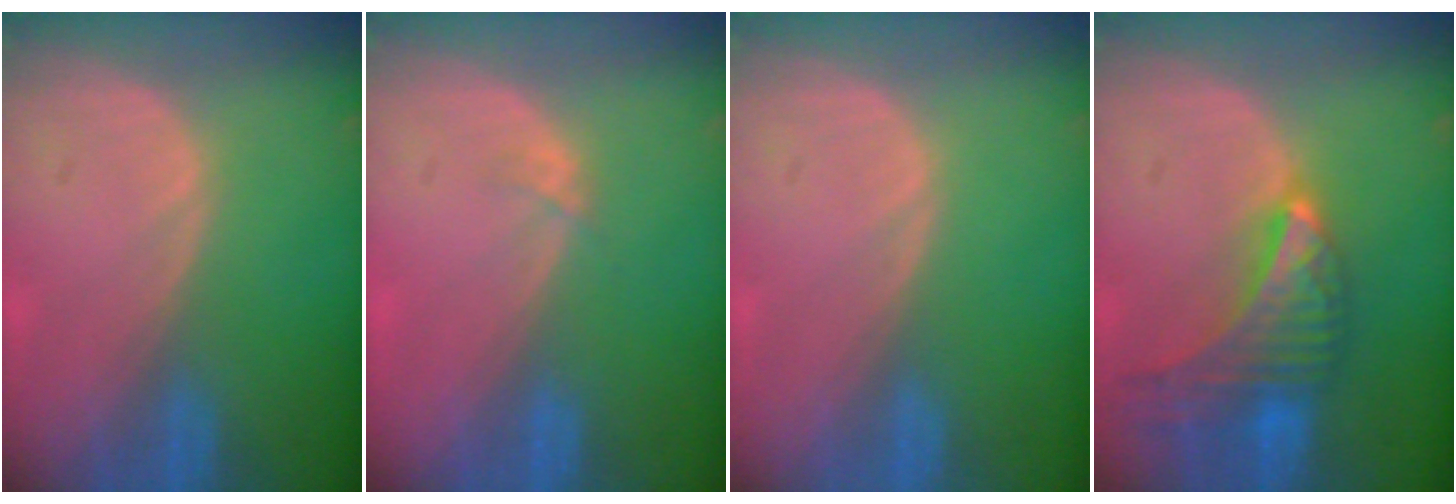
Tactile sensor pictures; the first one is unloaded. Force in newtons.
{"total": 1.2, "press": 0.9, "slide": 0.7}
{"total": 0.0}
{"total": 9.4, "press": 8.4, "slide": 4.3}